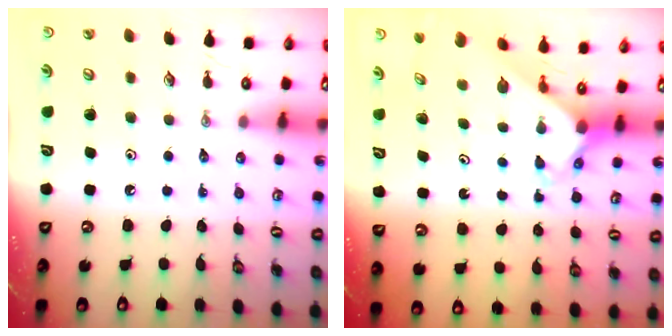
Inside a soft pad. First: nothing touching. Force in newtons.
{"total": 2.6, "press": 2.6, "slide": 0.1}